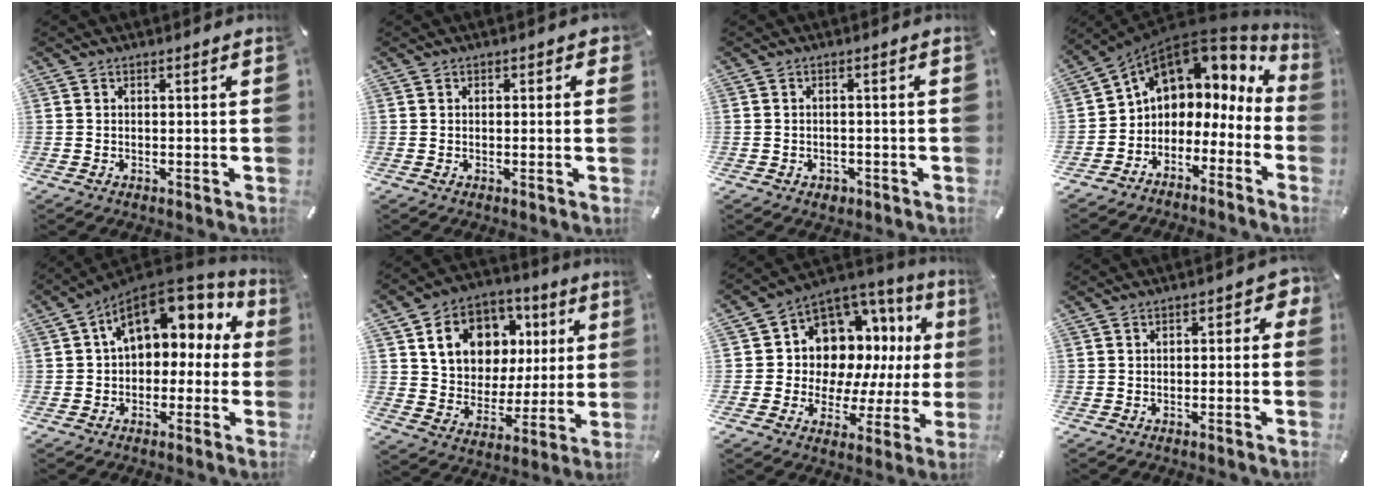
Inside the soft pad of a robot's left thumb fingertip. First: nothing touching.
{"total": 0.8, "force": [0.1, 0.8, 0.3], "torque": [0.001, 0.004, -0.002]}
{"total": 1.8, "force": [-0.8, 1.6, 0.4], "torque": [-0.008, 0.004, -0.018]}
{"total": 6.7, "force": [3.5, 5.4, 2.0], "torque": [-0.057, -0.040, 0.065]}
{"total": 11.6, "force": [5.4, 7.7, 6.8], "torque": [-0.111, -0.028, 0.100]}
{"total": 14.8, "force": [4.9, 12.4, 6.3], "torque": [-0.105, -0.009, 0.100]}
{"total": 11.4, "force": [4.4, 9.5, 4.5], "torque": [-0.071, -0.069, 0.090]}
{"total": 3.0, "force": [-1.4, 1.9, 1.8], "torque": [-0.027, 0.014, -0.031]}